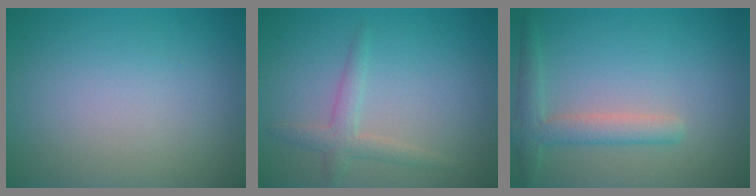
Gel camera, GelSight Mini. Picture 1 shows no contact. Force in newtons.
{"total": 2.1, "press": 2.0, "slide": 0.1}
{"total": 3.0, "press": 3.0, "slide": 0.1}